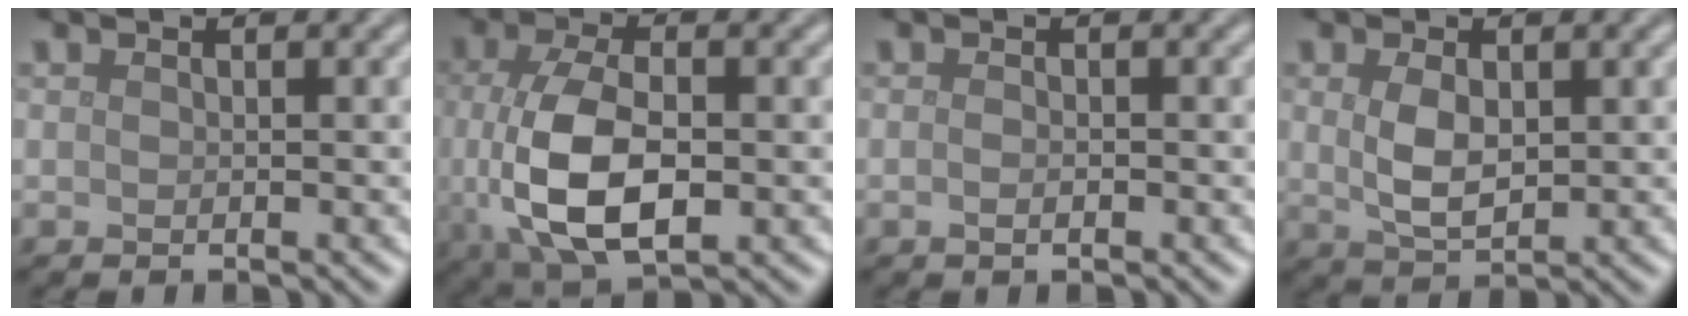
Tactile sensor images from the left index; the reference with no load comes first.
{"total": 9.1, "force": [-1.0, 4.7, 7.7], "torque": [-0.168, -0.016, -0.012]}
{"total": 0.8, "force": [-0.3, 0.3, 0.7], "torque": [-0.014, -0.002, -0.006]}
{"total": 3.4, "force": [0.5, 1.9, 2.8], "torque": [-0.064, -0.003, 0.015]}